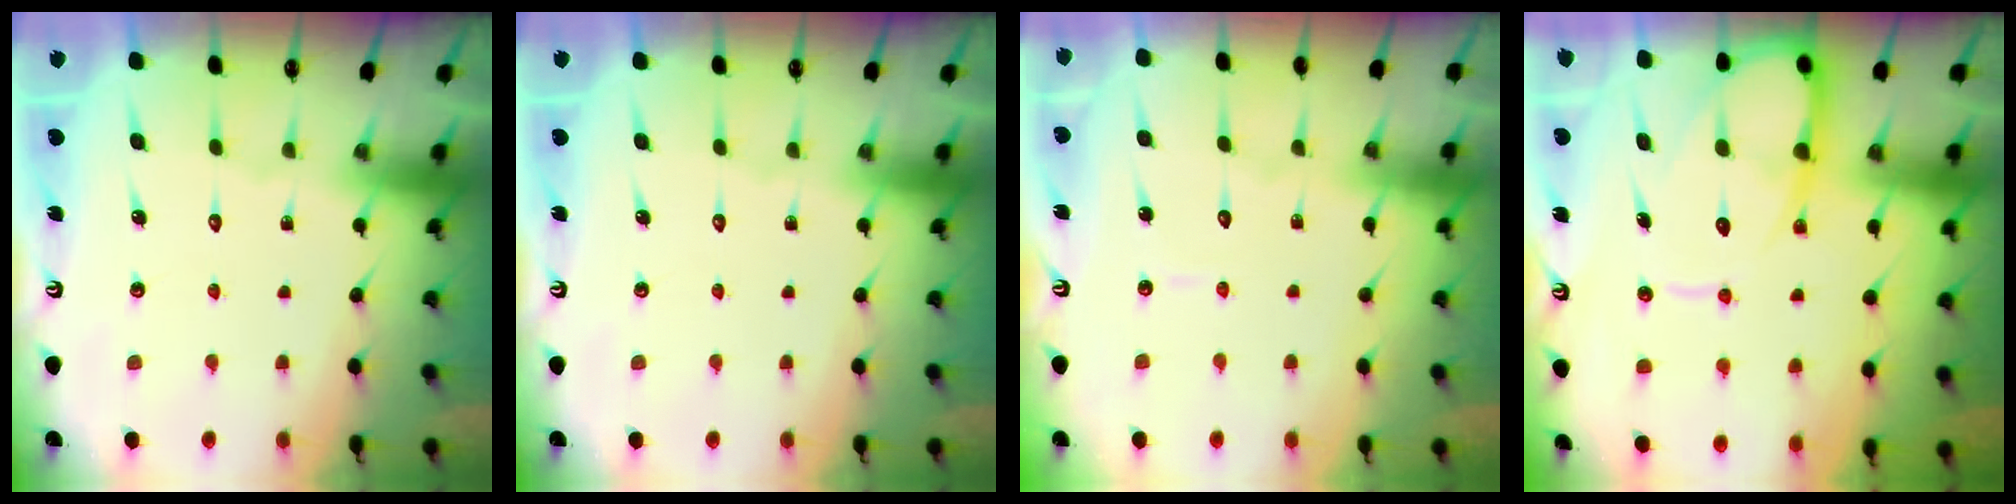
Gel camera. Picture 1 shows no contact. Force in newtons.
{"total": 0.0}
{"total": 3.4, "press": 3.4, "slide": 0.3}
{"total": 11.2, "press": 11.1, "slide": 1.2}